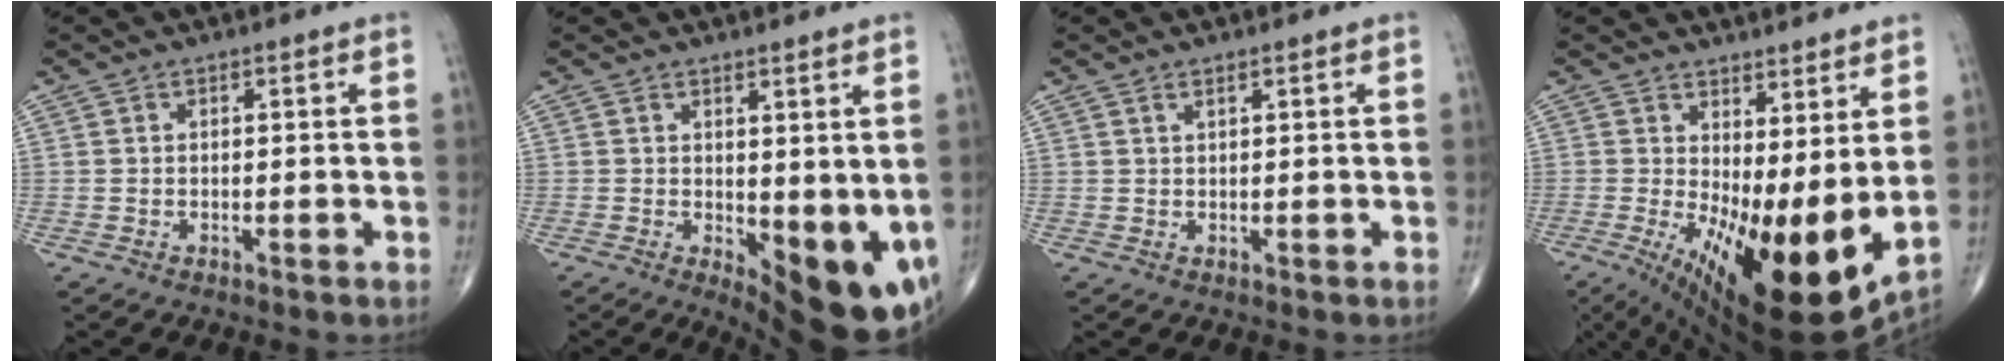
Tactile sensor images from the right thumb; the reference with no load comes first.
{"total": 11.8, "force": [-1.2, 4.6, 10.8], "torque": [-0.131, -0.027, -0.002]}
{"total": 0.8, "force": [0.6, 0.1, 0.5], "torque": [-0.011, -0.002, 0.013]}
{"total": 18.3, "force": [1.2, 6.4, 17.1], "torque": [-0.290, -0.044, 0.037]}